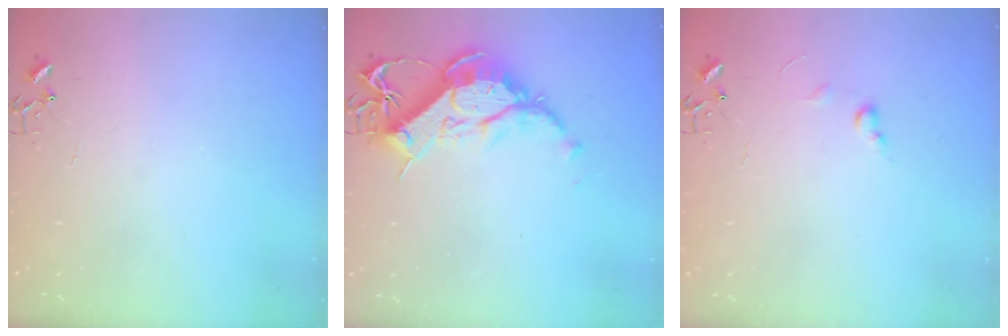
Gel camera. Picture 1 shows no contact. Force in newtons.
{"total": 14.3, "press": 14.2, "slide": 1.5}
{"total": 5.8, "press": 5.8, "slide": 0.7}